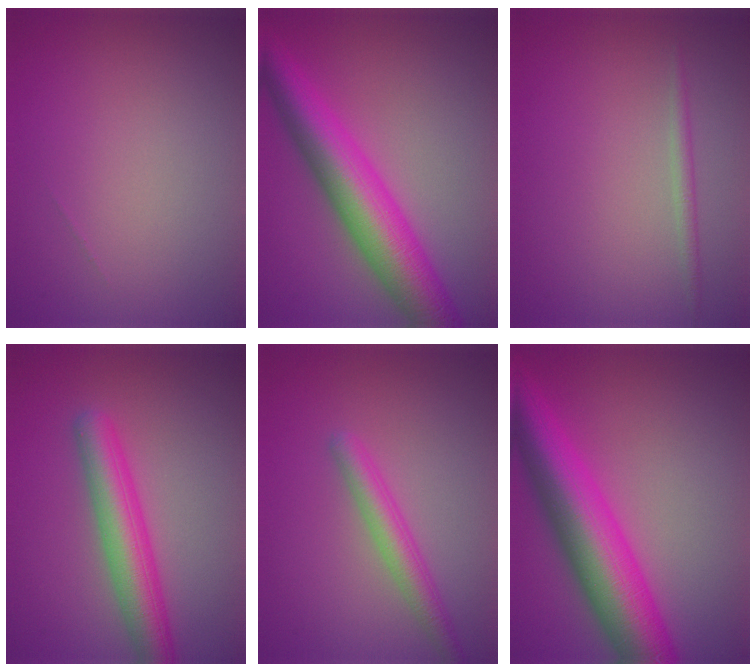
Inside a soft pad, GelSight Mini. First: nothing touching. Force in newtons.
{"total": 8.9, "press": 8.9, "slide": 0.2}
{"total": 1.1, "press": 1.1, "slide": 0.1}
{"total": 5.3, "press": 5.3, "slide": 0.1}
{"total": 3.0, "press": 3.0, "slide": 0.0}
{"total": 10.7, "press": 10.7, "slide": 0.2}